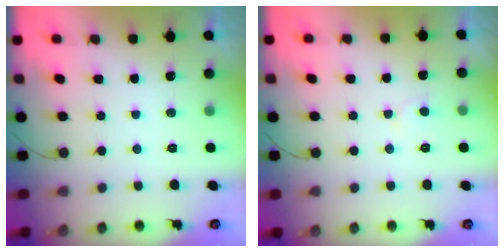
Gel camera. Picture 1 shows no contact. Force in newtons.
{"total": 2.8, "press": 2.8, "slide": 0.1}